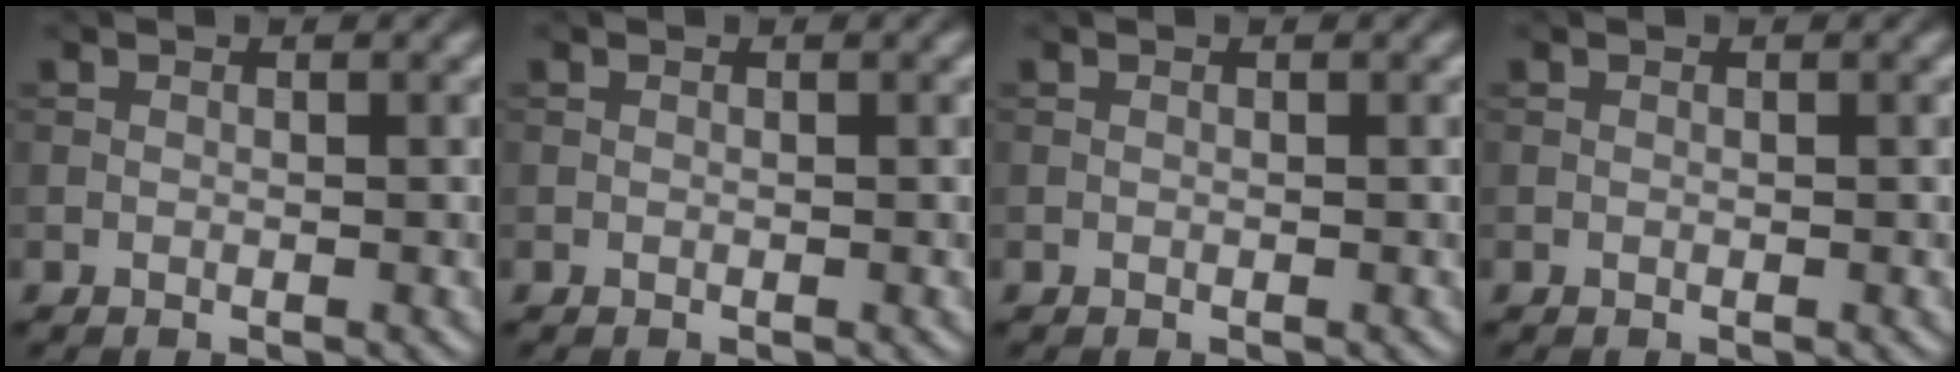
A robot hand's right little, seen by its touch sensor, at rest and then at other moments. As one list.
[{"total": 0.0}, {"total": 0.0}, {"total": 0.0}]